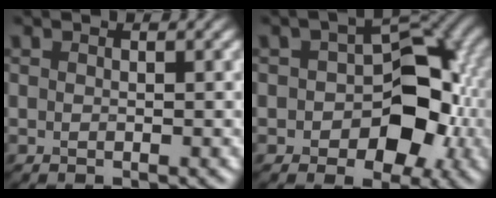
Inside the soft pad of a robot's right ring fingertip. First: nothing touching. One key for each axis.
{"total": 8.1, "fx": -1.5, "fy": 5.2, "fz": 6.1, "tx": -0.070, "ty": 0.006, "tz": -0.025}